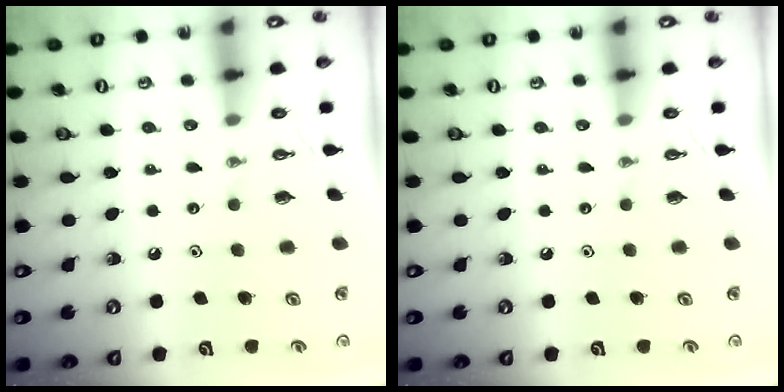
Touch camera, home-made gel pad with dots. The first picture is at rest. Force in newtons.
{"total": 0.0}